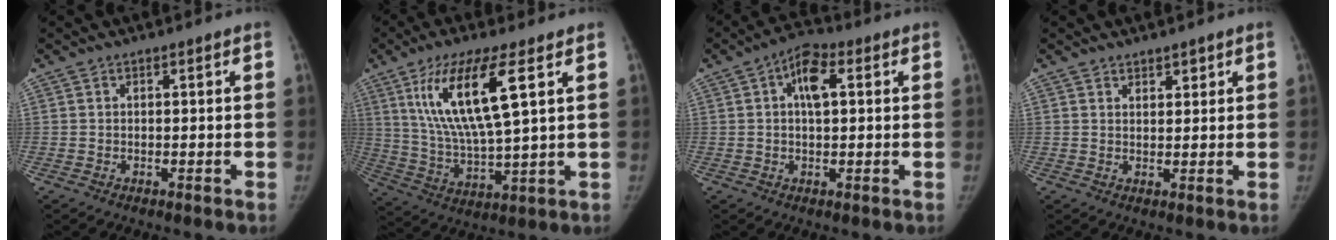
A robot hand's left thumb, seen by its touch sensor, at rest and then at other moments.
{"total": 15.8, "force": [6.1, 3.4, 14.2], "torque": [-0.288, -0.024, 0.120]}
{"total": 6.9, "force": [1.6, 3.6, 5.6], "torque": [-0.086, 0.014, 0.018]}
{"total": 2.1, "force": [1.5, 1.1, 0.9], "torque": [0.001, -0.009, 0.022]}